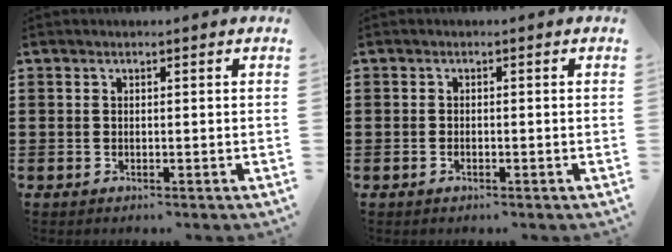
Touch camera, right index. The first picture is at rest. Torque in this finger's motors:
{"motor_torque": [-0.39, 1.06, 0.01, -0.01]}